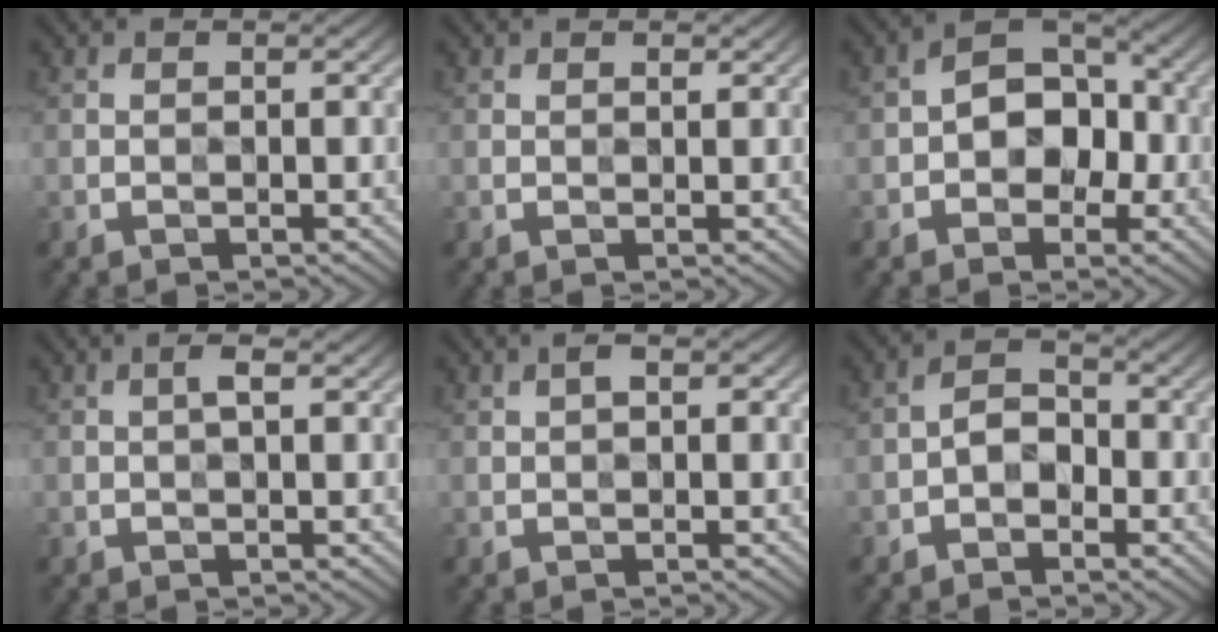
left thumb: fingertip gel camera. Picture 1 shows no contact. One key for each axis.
{"total": 0.5, "fx": 0.5, "fy": 0.3, "fz": 0.0, "tx": -0.001, "ty": -0.003, "tz": 0.007}
{"total": 6.5, "fx": -1.1, "fy": 4.7, "fz": 4.3, "tx": -0.050, "ty": 0.008, "tz": -0.030}
{"total": 1.0, "fx": 0.3, "fy": 0.2, "fz": 0.9, "tx": -0.022, "ty": 0.003, "tz": 0.006}
{"total": 1.6, "fx": 0.6, "fy": 0.8, "fz": 1.2, "tx": -0.019, "ty": 0.003, "tz": 0.009}
{"total": 3.0, "fx": -1.3, "fy": 2.1, "fz": 1.6, "tx": -0.026, "ty": 0.009, "tz": -0.033}